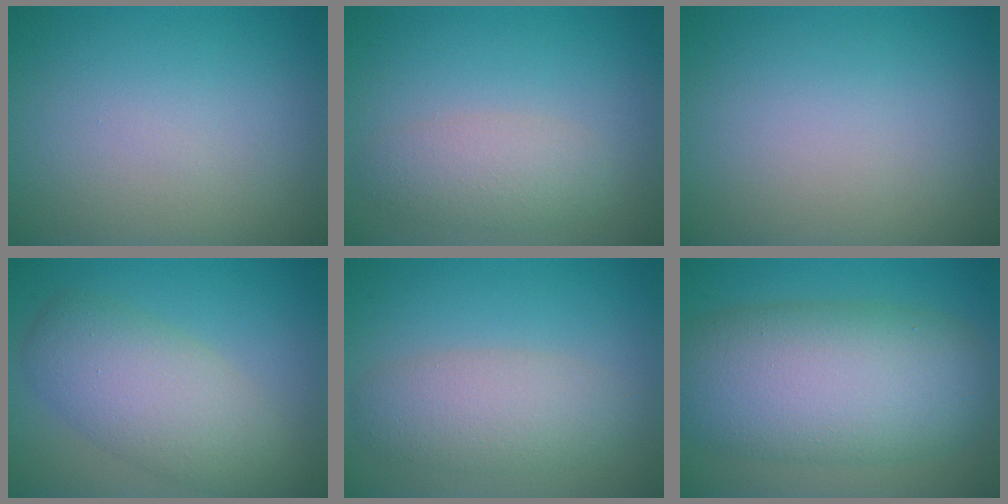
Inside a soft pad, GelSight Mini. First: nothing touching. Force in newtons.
{"total": 3.1, "press": 3.1, "slide": 0.1}
{"total": 0.0}
{"total": 5.9, "press": 5.9, "slide": 0.4}
{"total": 4.2, "press": 4.2, "slide": 0.1}
{"total": 11.5, "press": 11.5, "slide": 0.6}